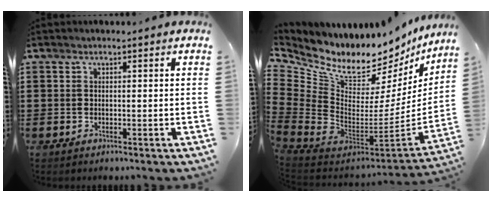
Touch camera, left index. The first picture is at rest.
{"total": 9.2, "force": [7.8, 4.0, 2.9], "torque": [-0.102, -0.084, 0.136]}